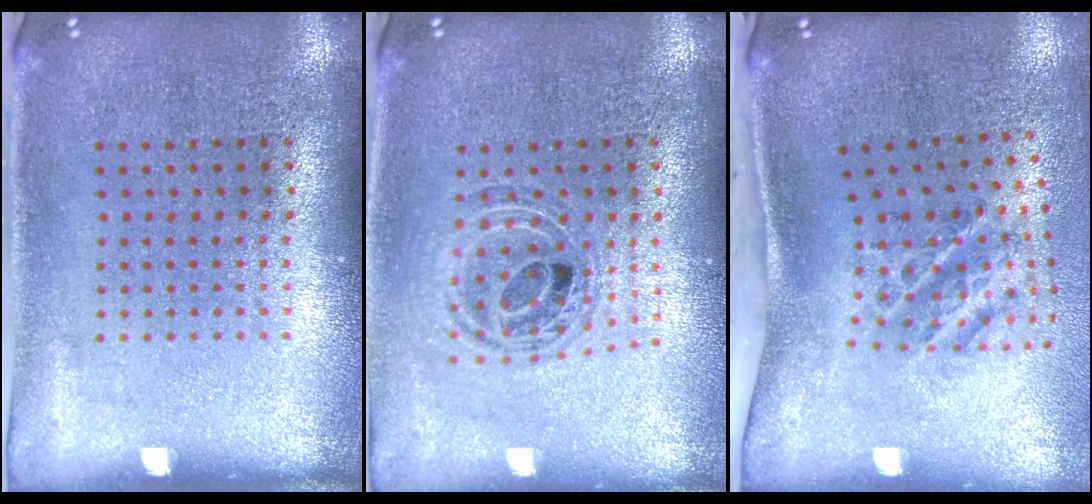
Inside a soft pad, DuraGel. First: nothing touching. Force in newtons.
{"total": 0.9, "press": 0.9, "slide": 0.2}
{"total": 1.8, "press": 1.2, "slide": 1.3}